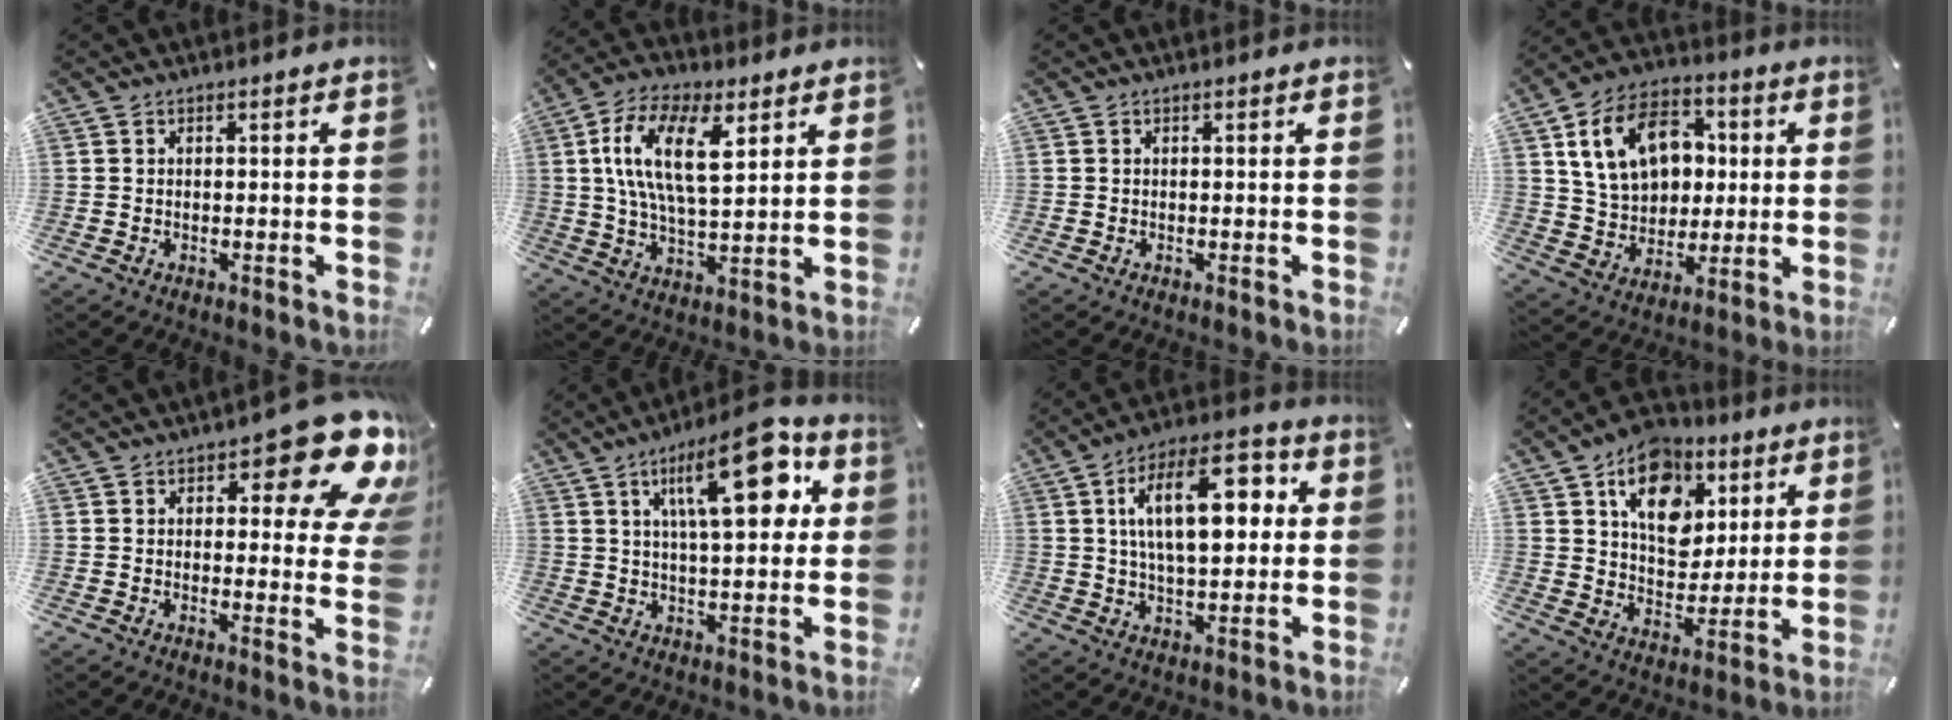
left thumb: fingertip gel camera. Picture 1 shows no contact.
{"total": 15.2, "force": [5.5, 7.3, 12.2], "torque": [-0.250, 0.004, 0.093]}
{"total": 0.0}
{"total": 16.7, "force": [4.2, 13.2, 9.4], "torque": [-0.172, 0.006, 0.082]}
{"total": 14.6, "force": [7.9, 6.1, 10.7], "torque": [-0.127, -0.055, 0.131]}
{"total": 19.4, "force": [7.2, 7.4, 16.4], "torque": [-0.239, -0.014, 0.105]}
{"total": 17.3, "force": [4.6, 8.8, 14.2], "torque": [-0.236, 0.002, 0.072]}
{"total": 14.5, "force": [6.8, 10.8, 6.9], "torque": [-0.104, -0.033, 0.127]}